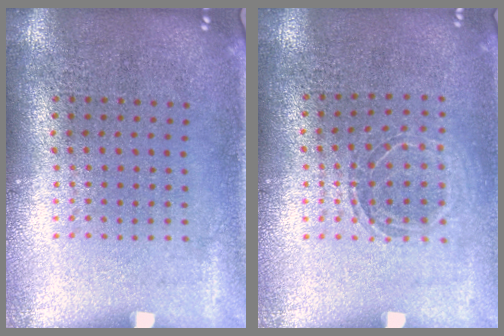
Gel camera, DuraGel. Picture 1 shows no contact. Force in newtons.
{"total": 1.1, "press": 1.0, "slide": 0.3}